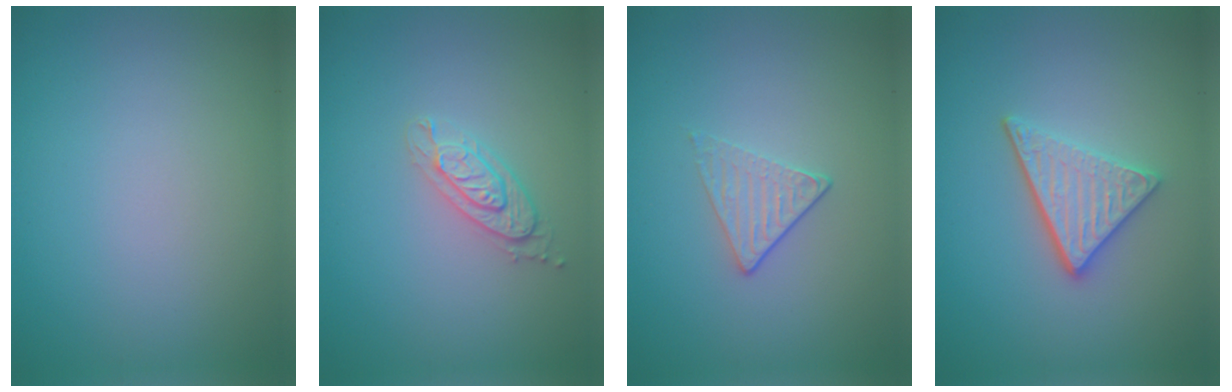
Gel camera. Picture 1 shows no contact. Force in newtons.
{"total": 2.0, "press": 1.9, "slide": 0.4}
{"total": 1.4, "press": 1.1, "slide": 0.9}
{"total": 3.6, "press": 3.1, "slide": 1.9}